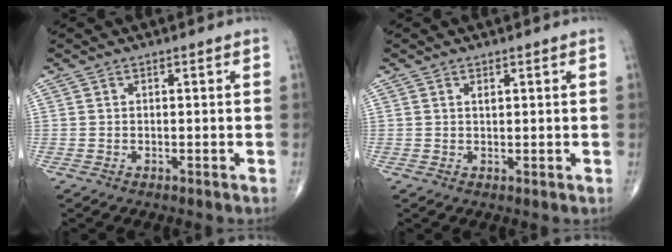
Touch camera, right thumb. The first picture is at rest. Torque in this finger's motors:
{"motor_torque": [0.25, 0.19, -0.12, 0.14, -0.01]}